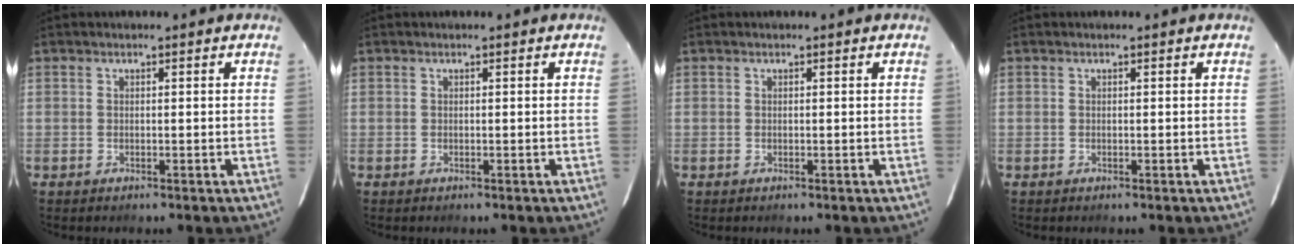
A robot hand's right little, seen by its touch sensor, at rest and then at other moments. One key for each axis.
{"total": 0.0}
{"total": 0.0}
{"total": 0.0}